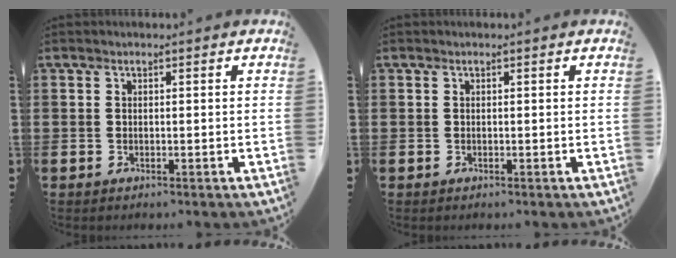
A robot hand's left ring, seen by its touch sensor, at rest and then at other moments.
{"total": 0.0}